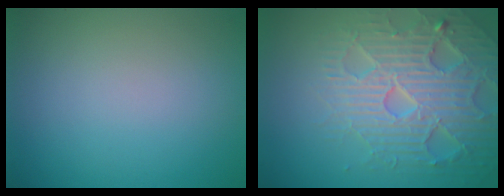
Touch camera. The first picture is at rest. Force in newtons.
{"total": 7.0, "press": 6.9, "slide": 1.4}